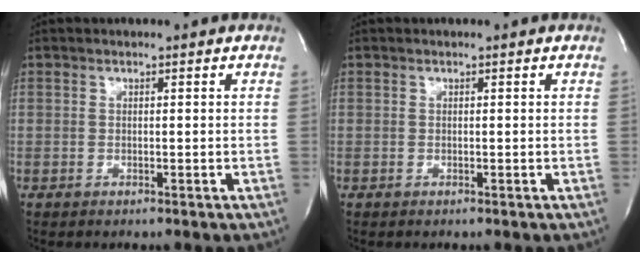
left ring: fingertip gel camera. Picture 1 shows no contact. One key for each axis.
{"total": 0.0}